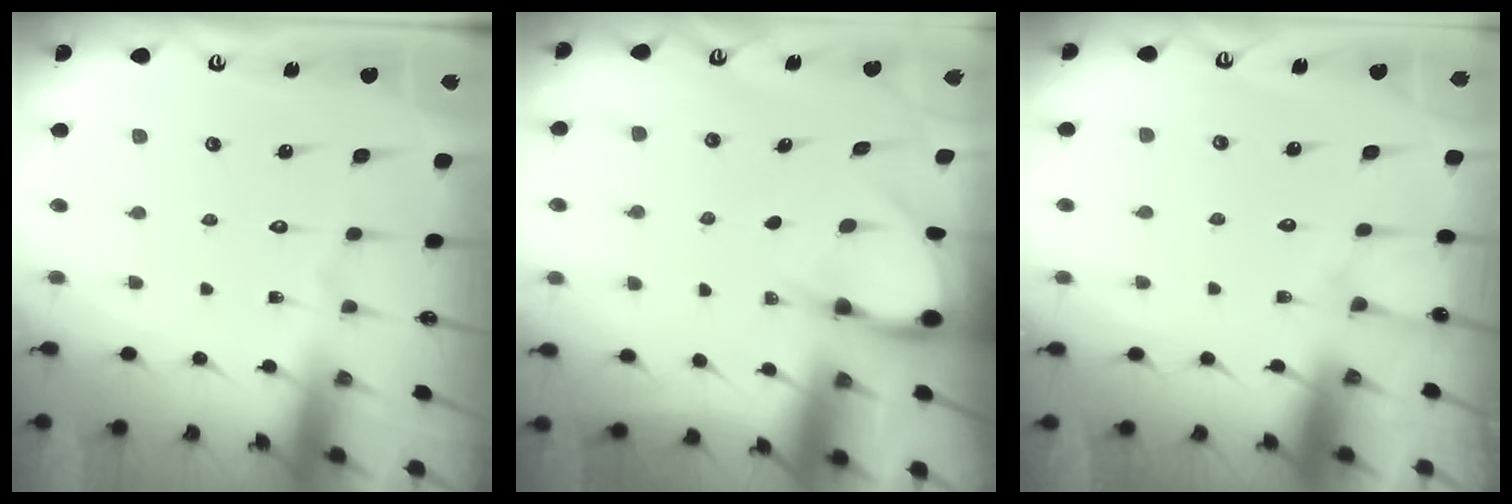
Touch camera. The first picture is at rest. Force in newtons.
{"total": 3.3, "press": 3.3, "slide": 0.4}
{"total": 5.3, "press": 5.2, "slide": 0.5}